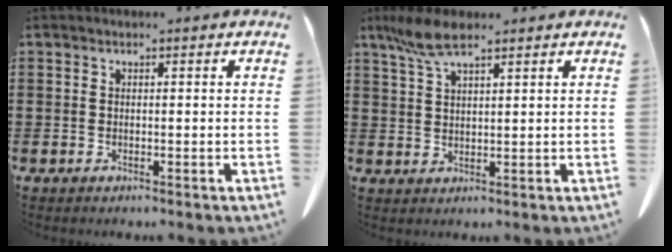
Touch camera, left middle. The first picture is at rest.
{"total": 5.7, "force": [3.7, 1.4, 4.1], "torque": [-0.096, -0.001, 0.067]}